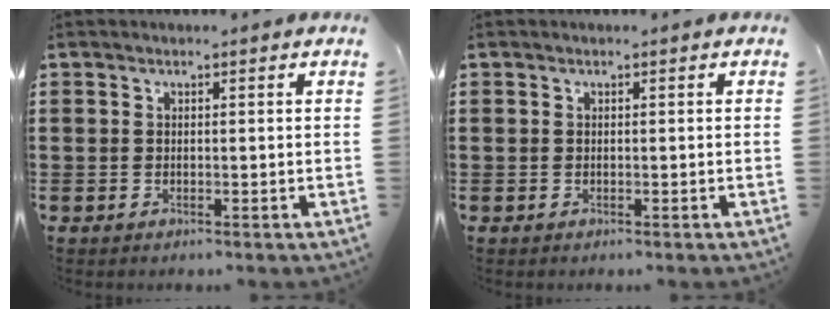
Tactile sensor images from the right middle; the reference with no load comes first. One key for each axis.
{"total": 0.0}